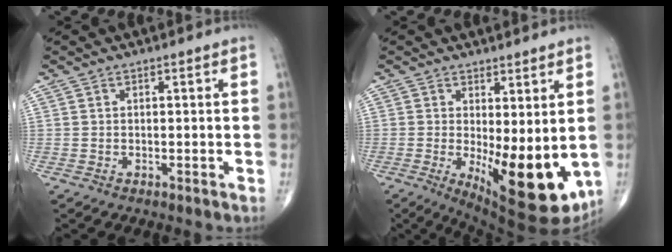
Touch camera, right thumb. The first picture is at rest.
{"total": 14.4, "force": [-1.7, 5.5, 13.2], "torque": [-0.185, -0.034, -0.007]}